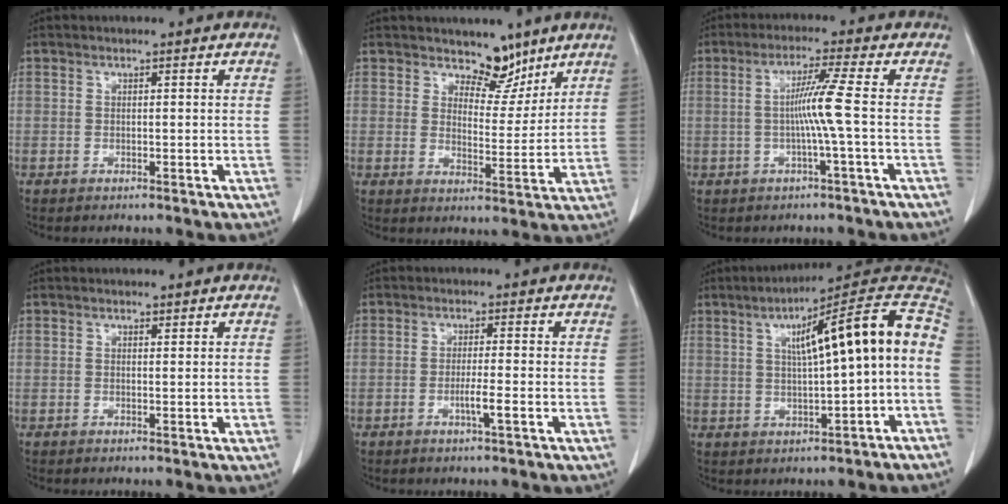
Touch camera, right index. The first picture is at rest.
{"total": 6.2, "force": [4.9, 3.0, 2.2], "torque": [-0.020, -0.010, 0.081]}
{"total": 5.6, "force": [-0.4, -1.6, 5.4], "torque": [-0.100, 0.006, -0.003]}
{"total": 0.5, "force": [0.5, 0.2, 0.1], "torque": [-0.007, -0.004, 0.007]}
{"total": 2.7, "force": [-1.0, -0.3, 2.5], "torque": [-0.044, -0.002, -0.017]}
{"total": 15.7, "force": [1.8, 1.0, 15.6], "torque": [-0.217, 0.039, 0.023]}